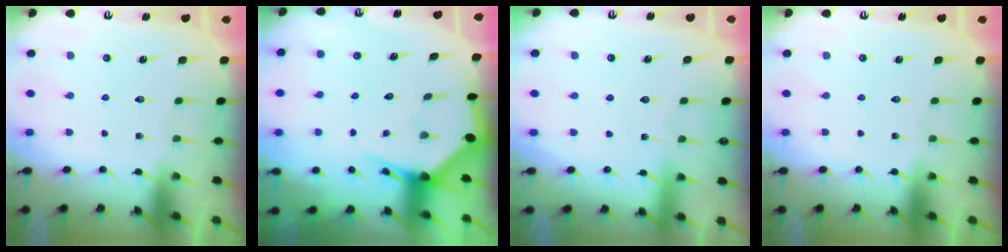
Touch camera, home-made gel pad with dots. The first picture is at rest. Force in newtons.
{"total": 3.4, "press": 3.3, "slide": 0.5}
{"total": 2.7, "press": 2.7, "slide": 0.4}
{"total": 0.0}